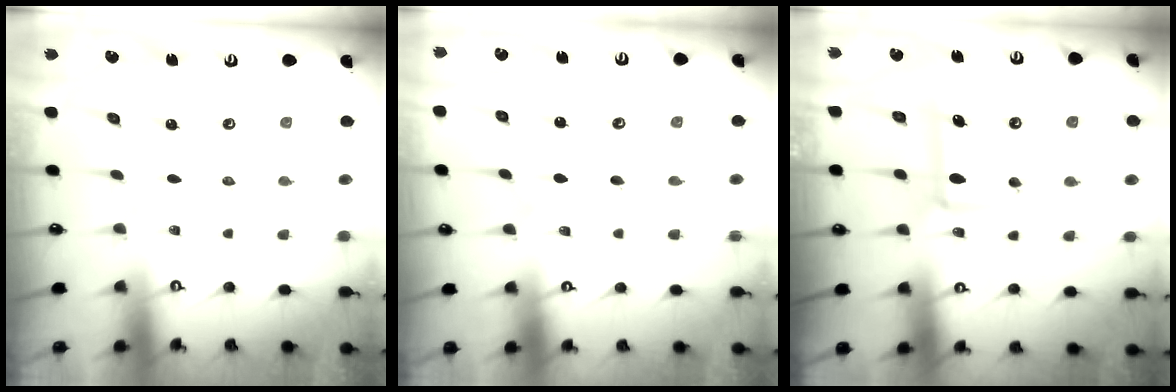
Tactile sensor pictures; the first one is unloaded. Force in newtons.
{"total": 2.6, "press": 2.6, "slide": 0.2}
{"total": 6.3, "press": 6.3, "slide": 0.6}